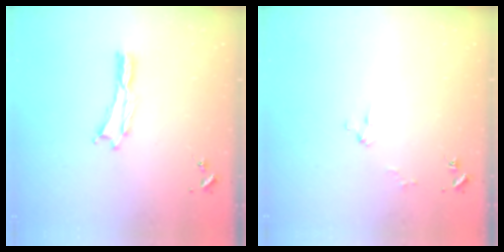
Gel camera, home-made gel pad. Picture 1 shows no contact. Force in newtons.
{"total": 2.0, "press": 2.0, "slide": 0.1}